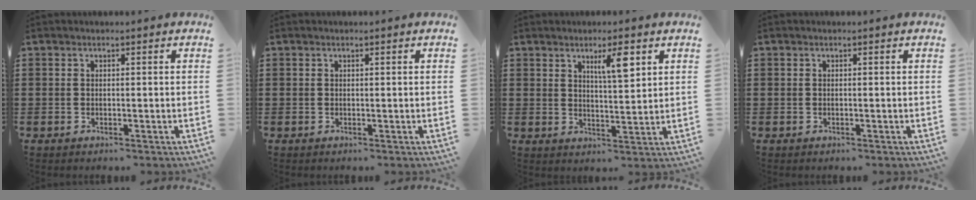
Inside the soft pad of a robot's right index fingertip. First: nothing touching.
{"total": 0.0}
{"total": 5.6, "force": [2.7, 0.9, 4.8], "torque": [-0.086, 0.002, 0.039]}
{"total": 0.0}